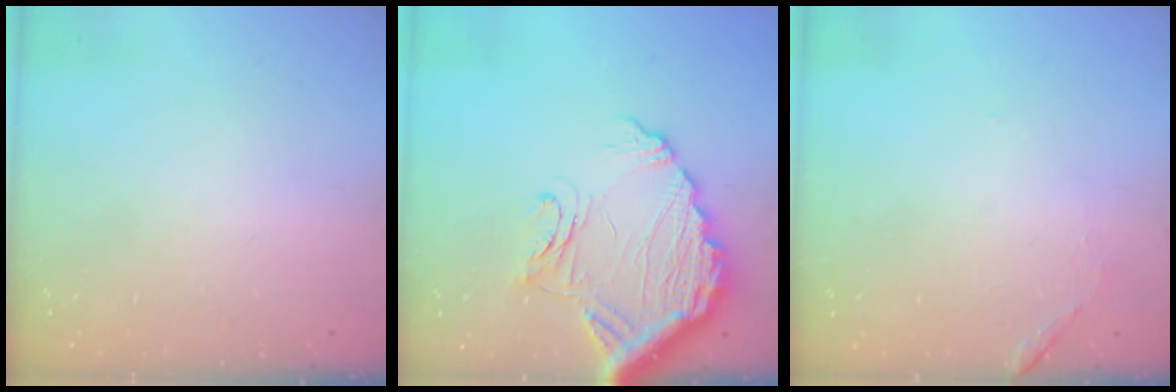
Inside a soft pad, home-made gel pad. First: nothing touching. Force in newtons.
{"total": 14.9, "press": 14.9, "slide": 1.4}
{"total": 6.7, "press": 6.7, "slide": 0.3}